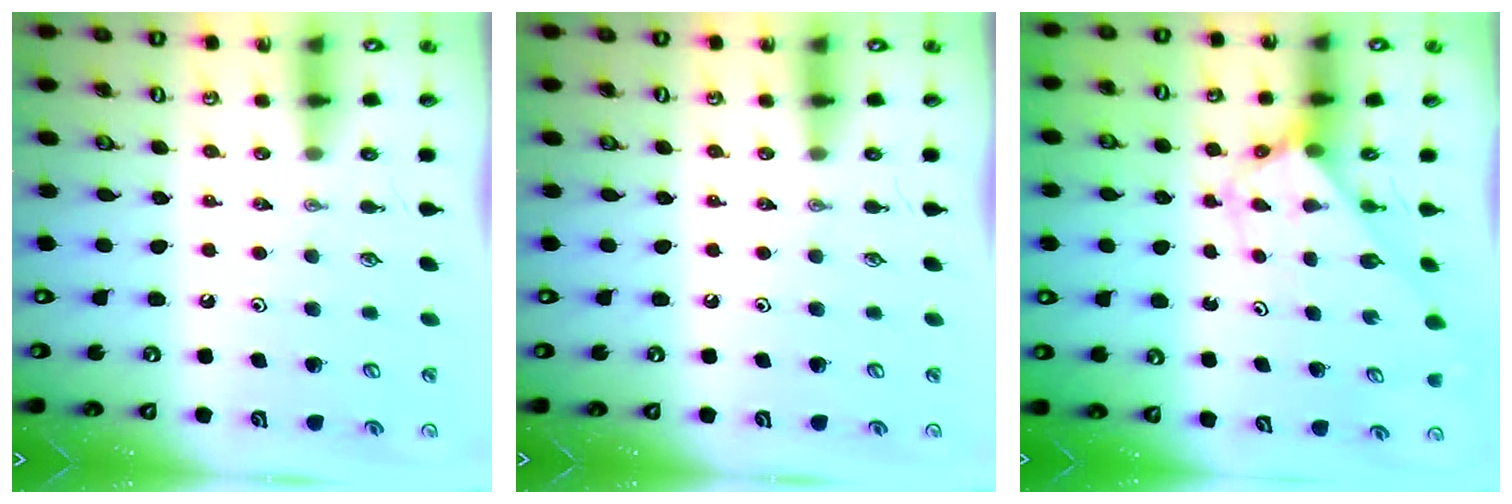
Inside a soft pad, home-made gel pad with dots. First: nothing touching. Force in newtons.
{"total": 0.0}
{"total": 2.7, "press": 2.7, "slide": 0.1}